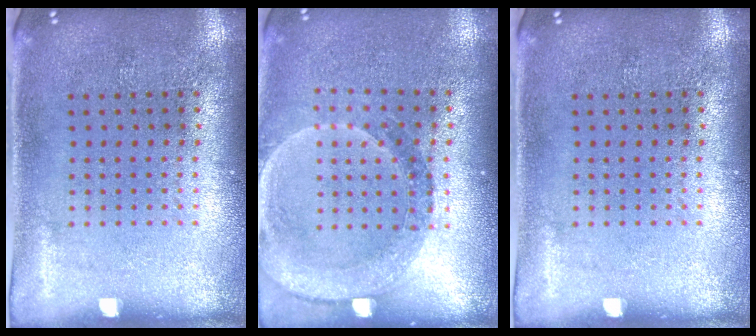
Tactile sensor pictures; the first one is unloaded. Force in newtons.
{"total": 1.5, "press": 1.4, "slide": 0.5}
{"total": 0.0}